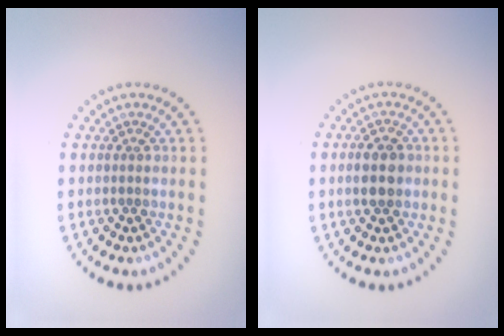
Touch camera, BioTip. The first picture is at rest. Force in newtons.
{"total": 2.8, "press": 2.8, "slide": 0.1}